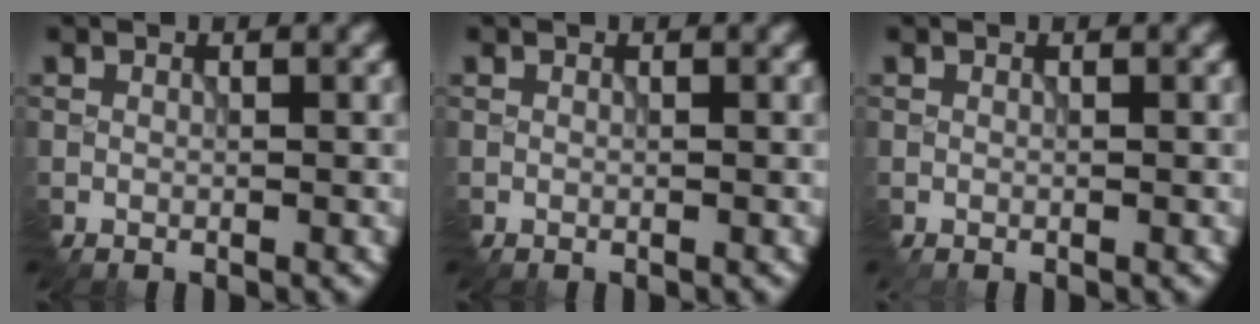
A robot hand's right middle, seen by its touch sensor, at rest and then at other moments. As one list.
[{"total": 0.0}, {"total": 0.0}]